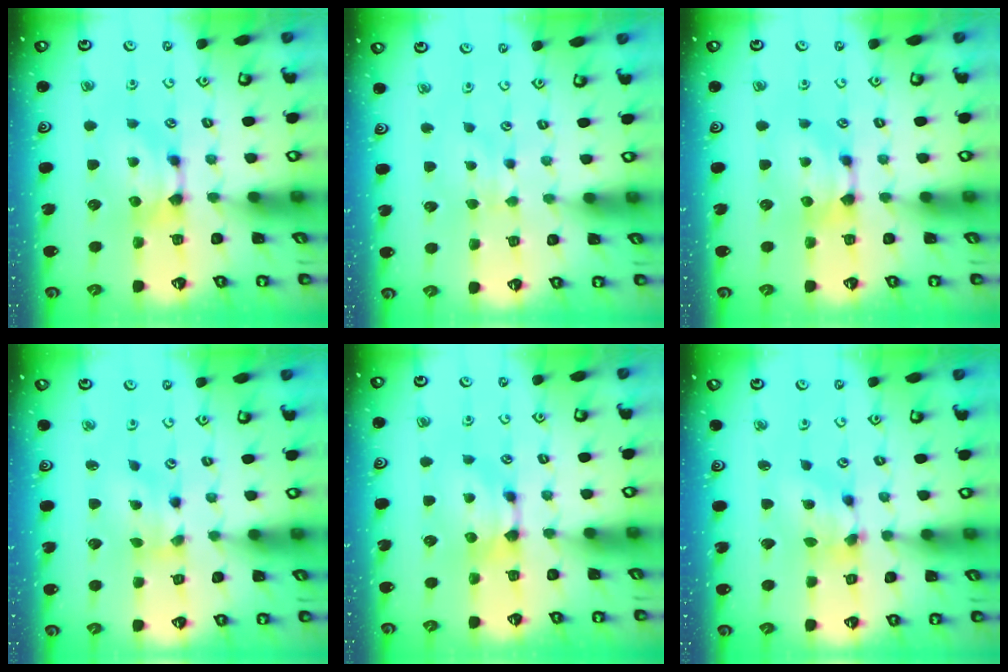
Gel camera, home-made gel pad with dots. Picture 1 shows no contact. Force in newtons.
{"total": 2.4, "press": 2.3, "slide": 0.5}
{"total": 0.0}
{"total": 1.4, "press": 0.3, "slide": 1.4}
{"total": 0.0}
{"total": 5.1, "press": 4.7, "slide": 1.9}